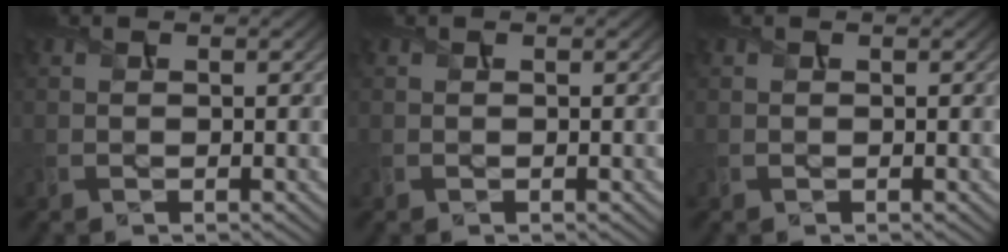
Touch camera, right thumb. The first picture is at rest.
{"total": 0.0}
{"total": 0.0}